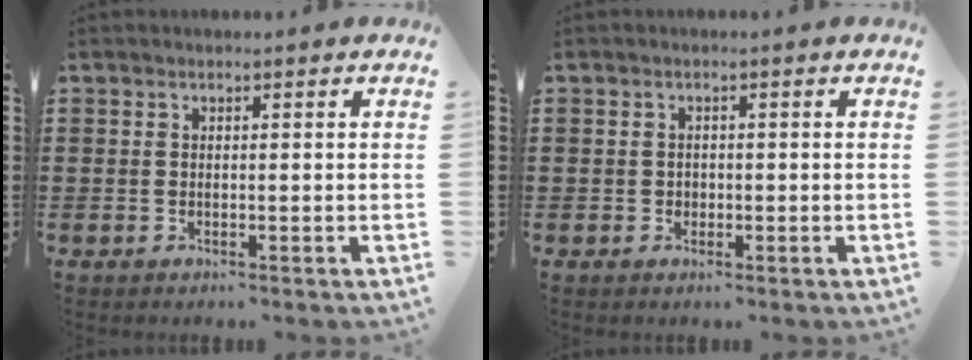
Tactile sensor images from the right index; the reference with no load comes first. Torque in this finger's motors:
{"motor_torque": [2.14, 0.00, 0.02, 0.02]}